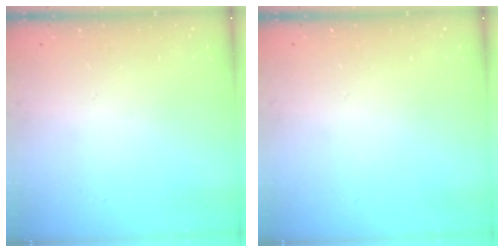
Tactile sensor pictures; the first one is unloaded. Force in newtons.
{"total": 0.0}